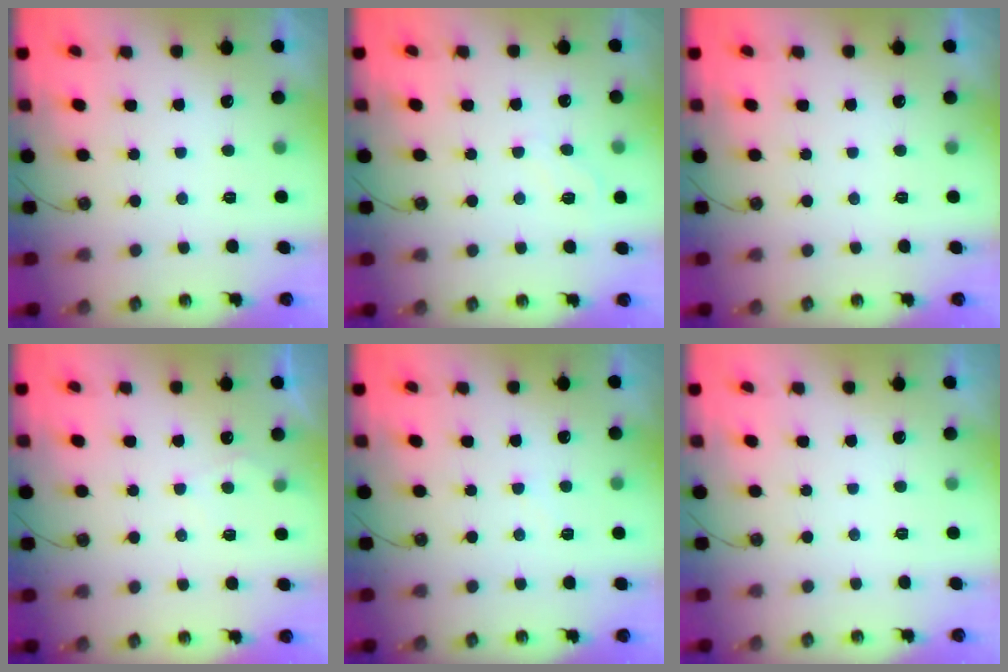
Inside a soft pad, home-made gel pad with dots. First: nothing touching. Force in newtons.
{"total": 3.6, "press": 3.5, "slide": 0.4}
{"total": 0.0}
{"total": 4.3, "press": 4.3, "slide": 0.5}
{"total": 2.8, "press": 2.8, "slide": 0.4}
{"total": 0.0}